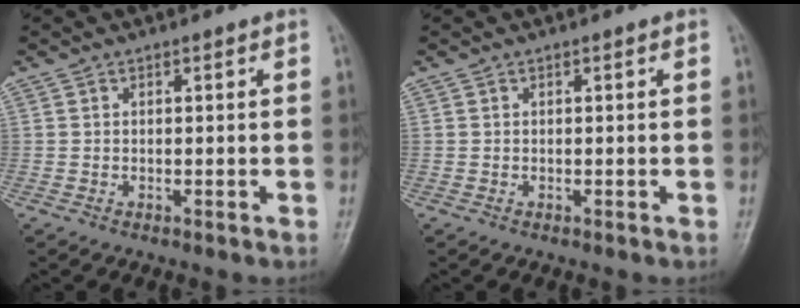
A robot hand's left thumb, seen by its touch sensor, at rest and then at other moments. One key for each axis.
{"total": 0.0}